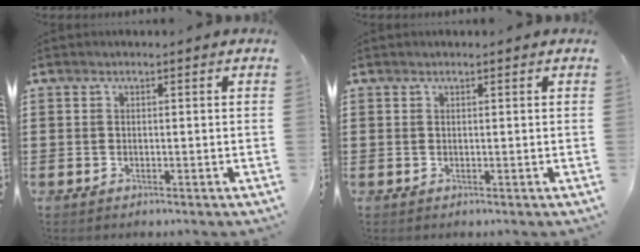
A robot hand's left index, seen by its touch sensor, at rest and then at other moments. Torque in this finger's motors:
{"motor_torque": [-0.09, 0.09, 0.04, 0.00]}